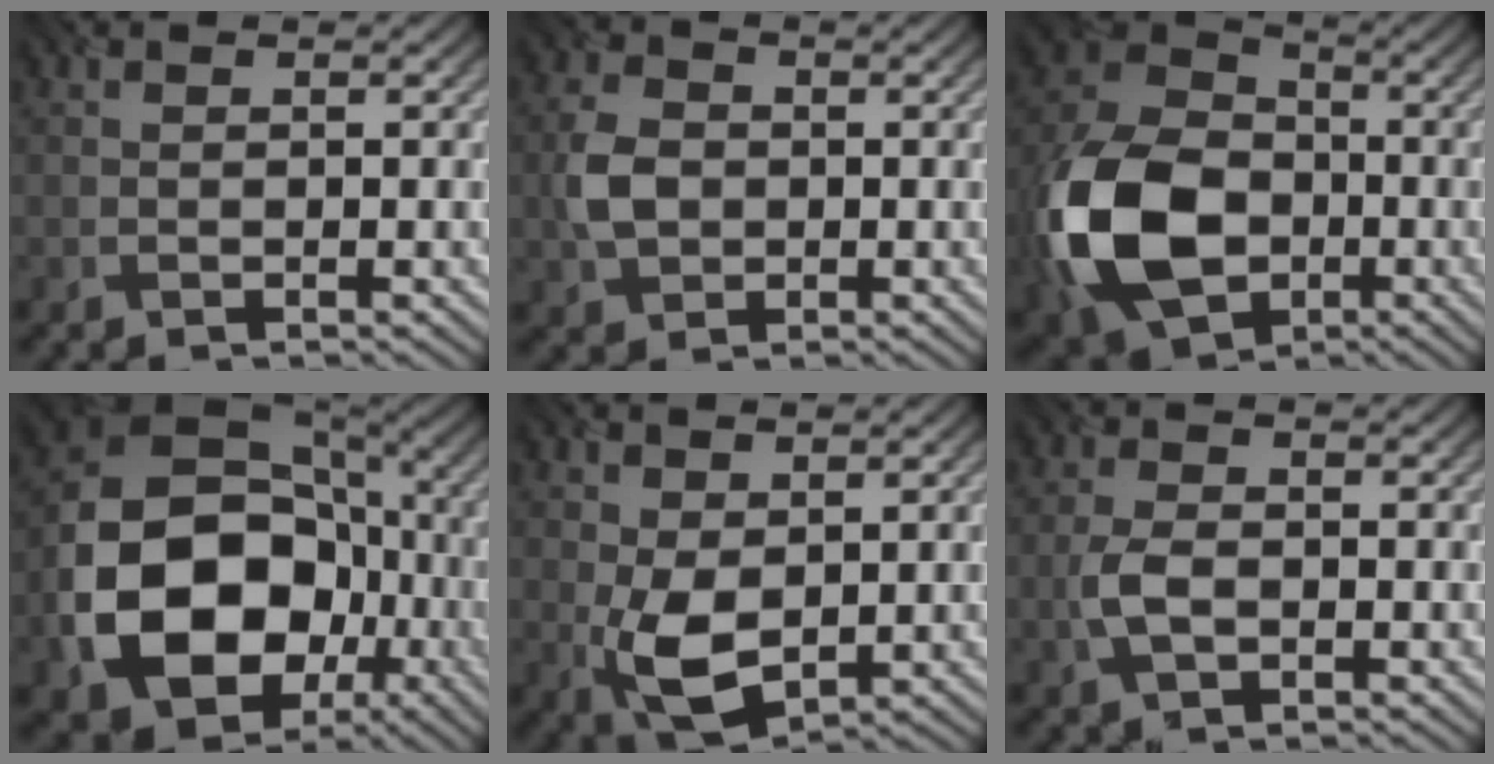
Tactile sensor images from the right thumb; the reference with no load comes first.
{"total": 4.5, "force": [-0.4, 3.5, 2.7], "torque": [-0.070, 0.000, -0.011]}
{"total": 16.5, "force": [-4.8, 11.7, 10.6], "torque": [-0.259, -0.026, -0.105]}
{"total": 18.4, "force": [-4.4, 14.0, 11.0], "torque": [-0.225, -0.038, -0.066]}
{"total": 6.5, "force": [-0.1, 4.0, 5.1], "torque": [-0.118, -0.005, 0.001]}
{"total": 3.4, "force": [-1.0, 1.9, 2.6], "torque": [-0.065, -0.002, -0.023]}